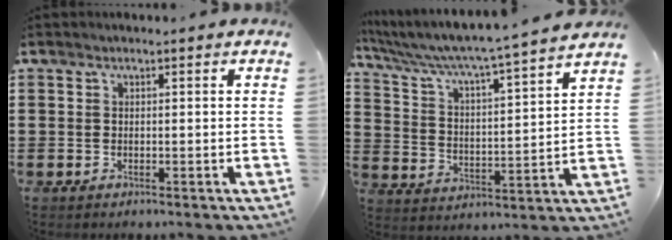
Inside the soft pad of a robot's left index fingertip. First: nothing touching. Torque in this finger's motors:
{"motor_torque": [1.12, -1.02, 1.05, 0.21]}